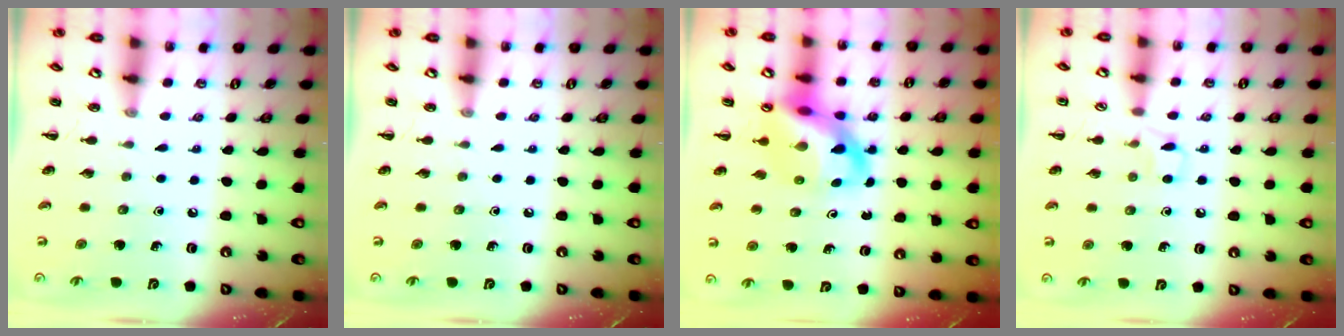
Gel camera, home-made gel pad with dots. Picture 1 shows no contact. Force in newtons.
{"total": 0.0}
{"total": 12.2, "press": 11.7, "slide": 3.2}
{"total": 3.6, "press": 3.4, "slide": 1.3}